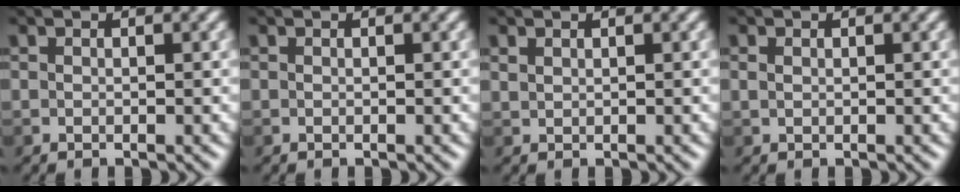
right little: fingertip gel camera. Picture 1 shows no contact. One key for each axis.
{"total": 0.0}
{"total": 0.6, "fx": 0.5, "fy": 0.3, "fz": 0.2, "tx": -0.009, "ty": 0.001, "tz": 0.015}
{"total": 0.6, "fx": 0.2, "fy": 0.5, "fz": 0.4, "tx": -0.009, "ty": 0.001, "tz": 0.006}